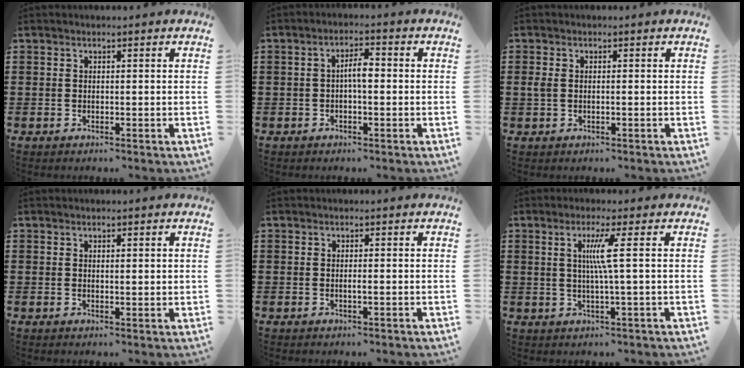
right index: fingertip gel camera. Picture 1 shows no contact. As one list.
[{"total": 3.0, "force": [-0.2, 0.9, 2.9], "torque": [-0.052, 0.006, -0.007]}, {"total": 1.4, "force": [-0.1, 0.6, 1.3], "torque": [-0.041, -0.003, -0.009]}, {"total": 0.8, "force": [0.4, 0.2, 0.6], "torque": [-0.013, 0.002, 0.007]}, {"total": 0.6, "force": [-0.2, 0.0, 0.6], "torque": [-0.010, -0.004, -0.003]}, {"total": 4.7, "force": [0.7, -0.9, 4.5], "torque": [-0.088, -0.008, 0.006]}]